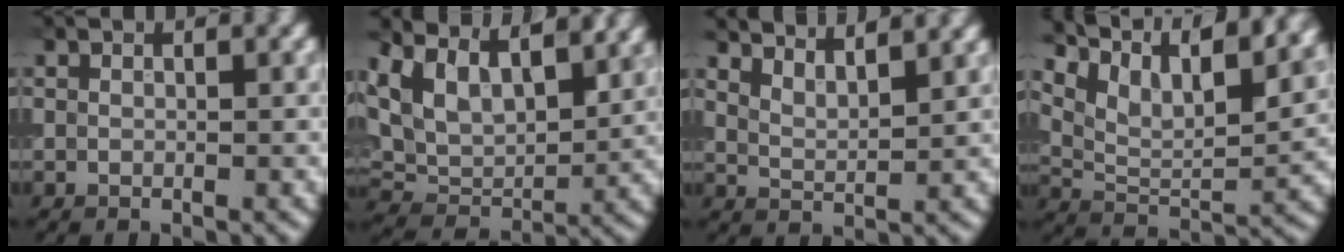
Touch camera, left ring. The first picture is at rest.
{"total": 9.5, "force": [4.7, 5.2, 6.4], "torque": [-0.138, 0.015, 0.079]}
{"total": 5.8, "force": [4.9, 1.6, 2.6], "torque": [-0.045, 0.026, 0.062]}
{"total": 11.0, "force": [7.5, 3.9, 7.0], "torque": [-0.135, 0.012, 0.126]}